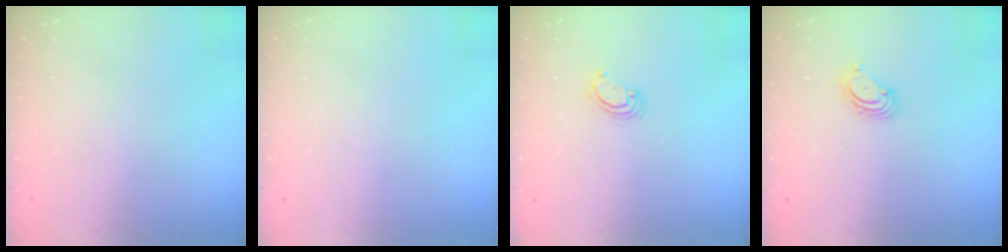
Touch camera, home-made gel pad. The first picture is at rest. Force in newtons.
{"total": 0.0}
{"total": 2.6, "press": 2.6, "slide": 0.3}
{"total": 3.3, "press": 3.3, "slide": 0.3}